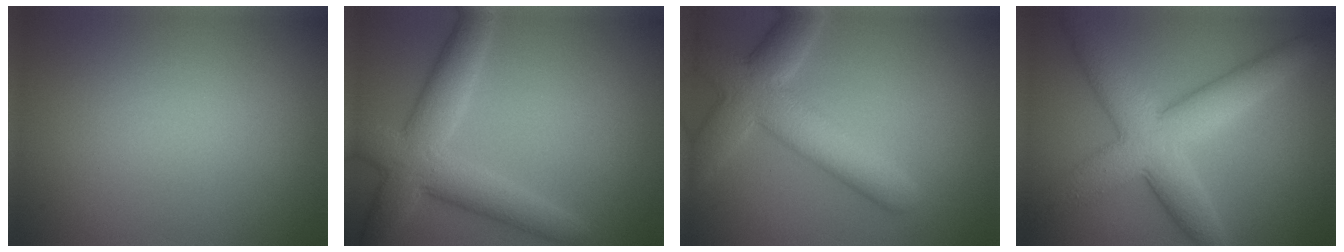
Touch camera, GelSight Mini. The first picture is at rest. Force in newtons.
{"total": 6.3, "press": 6.3, "slide": 0.2}
{"total": 5.6, "press": 5.6, "slide": 0.6}
{"total": 7.5, "press": 7.5, "slide": 0.2}